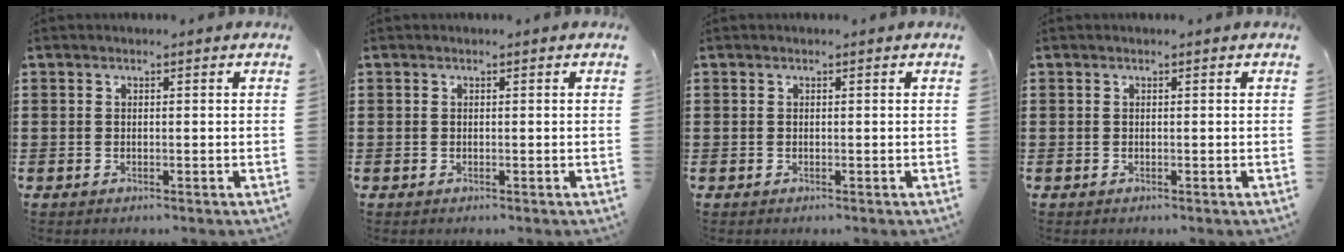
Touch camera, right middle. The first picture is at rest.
{"total": 0.0}
{"total": 0.0}
{"total": 0.0}